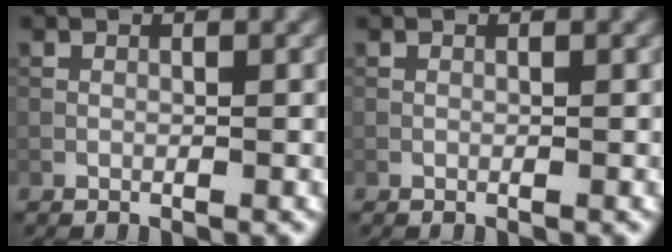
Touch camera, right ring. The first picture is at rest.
{"total": 0.0}